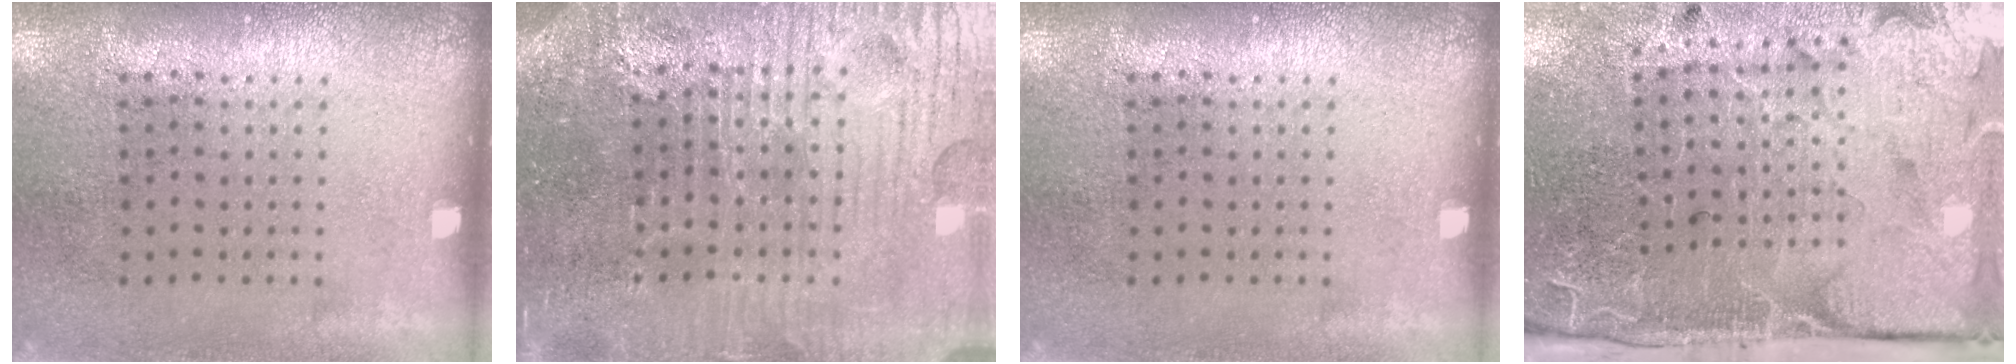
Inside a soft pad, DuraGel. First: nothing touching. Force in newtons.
{"total": 5.6, "press": 5.3, "slide": 1.9}
{"total": 0.0}
{"total": 4.8, "press": 4.0, "slide": 2.6}